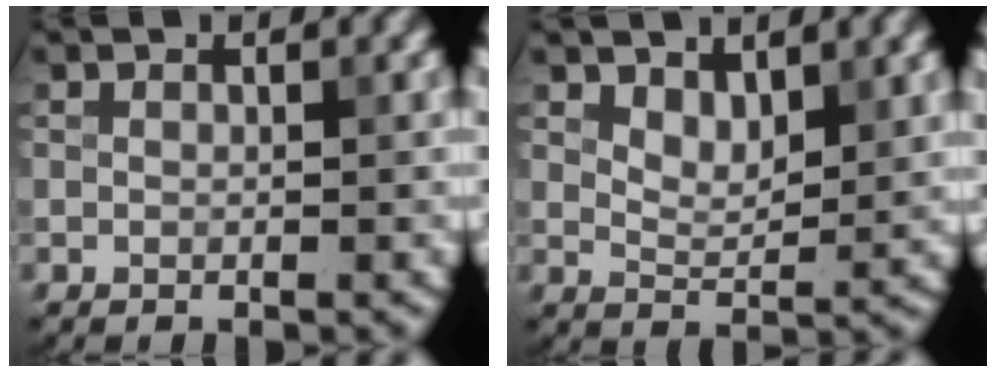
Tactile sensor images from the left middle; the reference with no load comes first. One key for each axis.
{"total": 2.7, "fx": 1.9, "fy": 1.1, "fz": 1.6, "tx": -0.027, "ty": -0.008, "tz": 0.035}